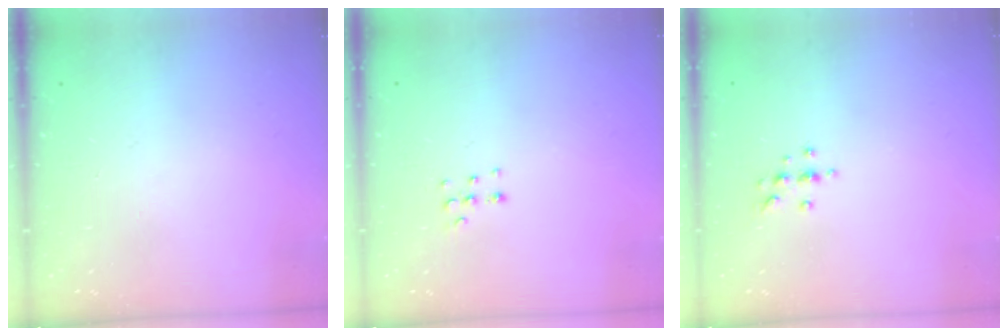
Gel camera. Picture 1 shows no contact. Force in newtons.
{"total": 4.3, "press": 4.2, "slide": 1.1}
{"total": 4.7, "press": 4.7, "slide": 0.6}